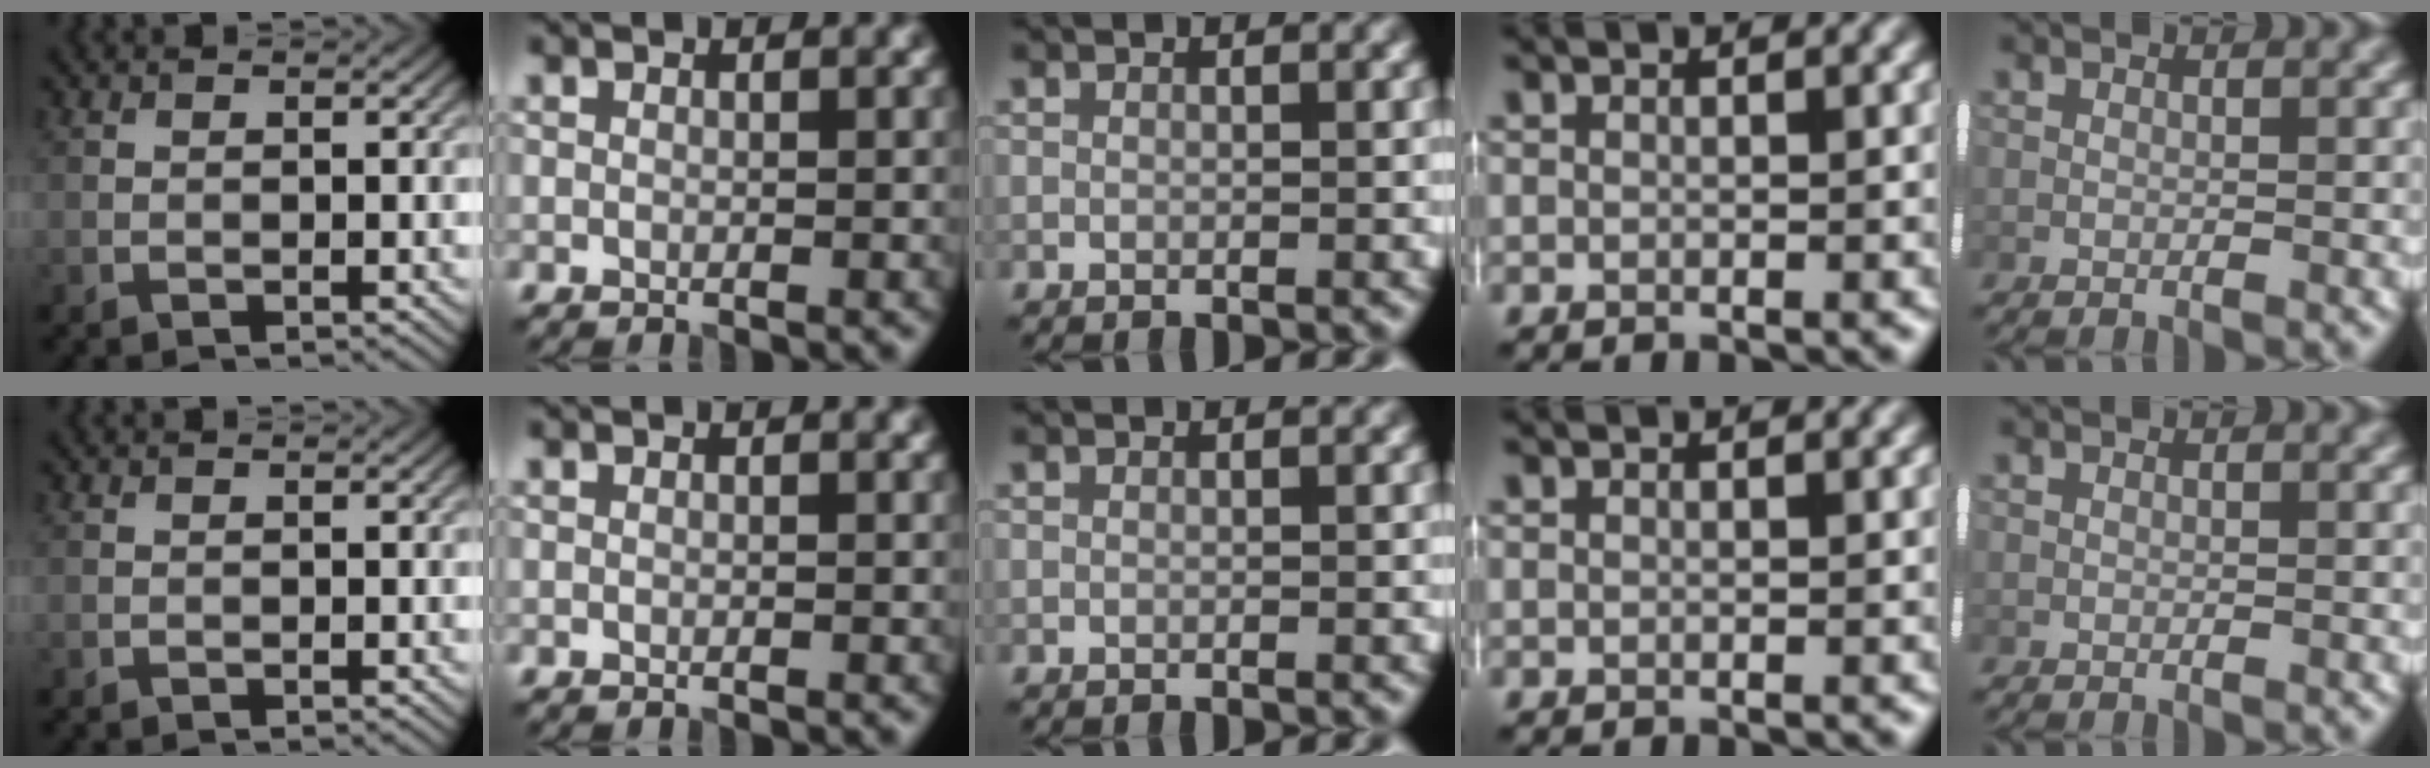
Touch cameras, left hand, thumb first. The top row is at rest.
{}